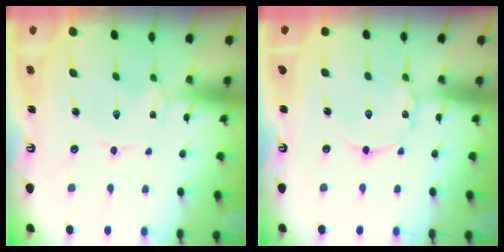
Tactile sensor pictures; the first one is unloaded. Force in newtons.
{"total": 2.7, "press": 2.7, "slide": 0.3}